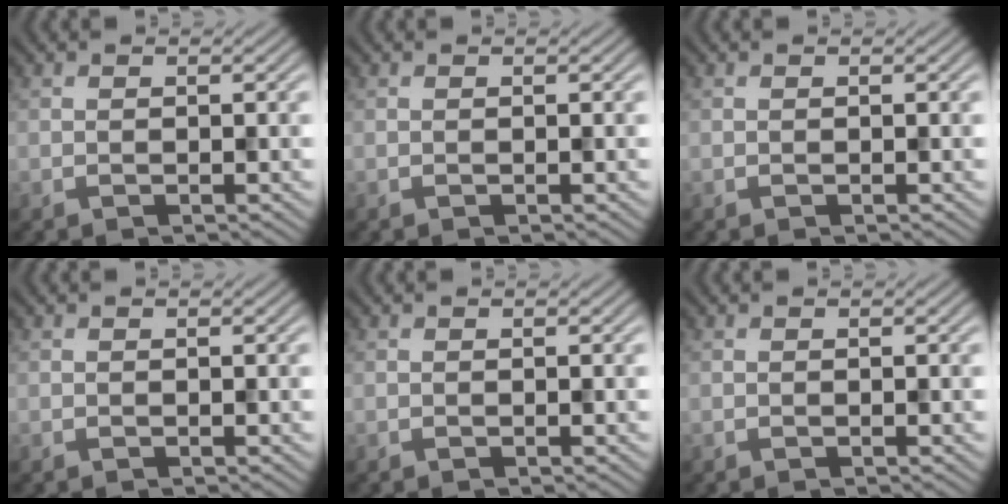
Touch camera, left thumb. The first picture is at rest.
{"total": 0.0}
{"total": 0.0}
{"total": 0.0}
{"total": 0.0}
{"total": 0.0}